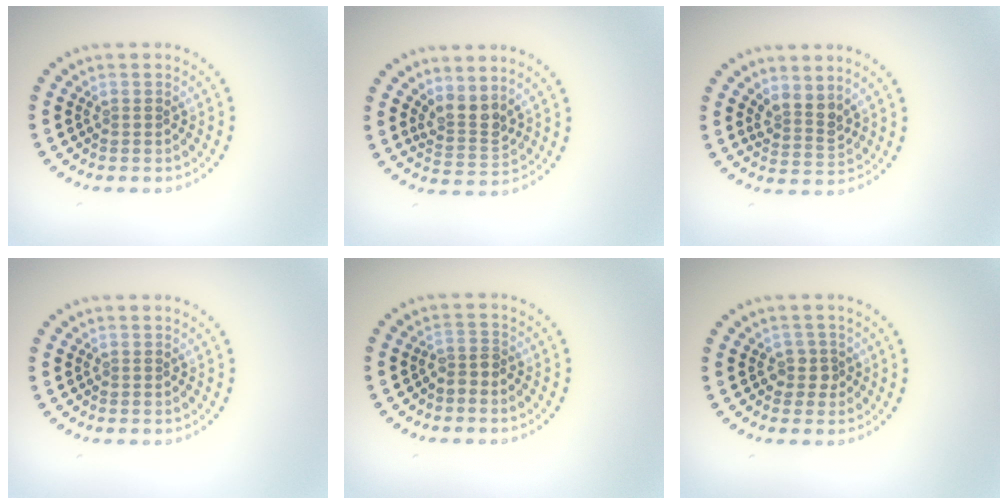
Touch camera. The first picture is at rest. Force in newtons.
{"total": 2.6, "press": 2.0, "slide": 1.7}
{"total": 2.4, "press": 1.8, "slide": 1.5}
{"total": 0.0}
{"total": 1.5, "press": 1.2, "slide": 0.9}
{"total": 1.6, "press": 1.3, "slide": 0.9}